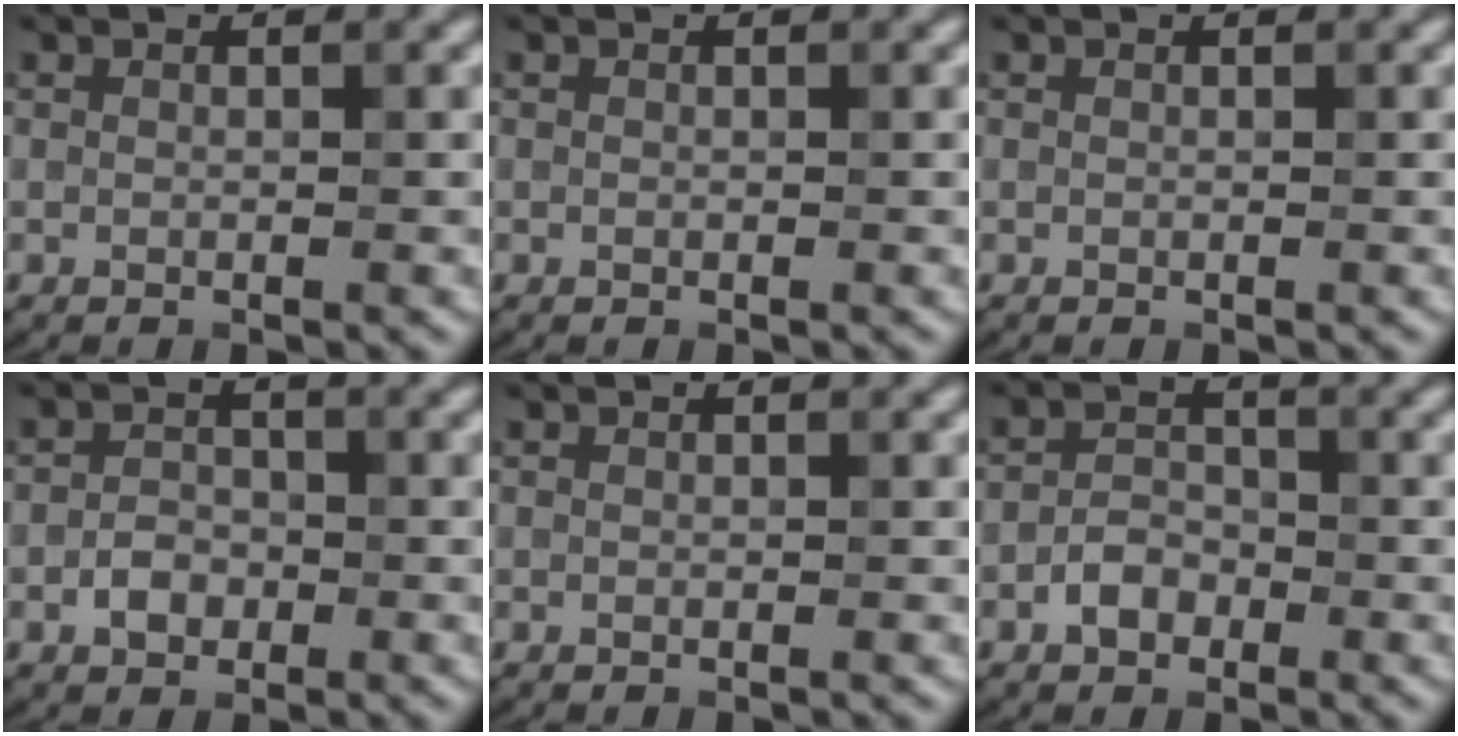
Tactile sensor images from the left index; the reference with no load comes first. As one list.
[{"total": 0.0}, {"total": 0.0}, {"total": 2.1, "force": [-0.8, 1.6, 1.1], "torque": [-0.014, 0.003, -0.020]}, {"total": 0.0}, {"total": 2.3, "force": [-1.3, 1.6, 1.1], "torque": [-0.017, 0.007, -0.027]}]